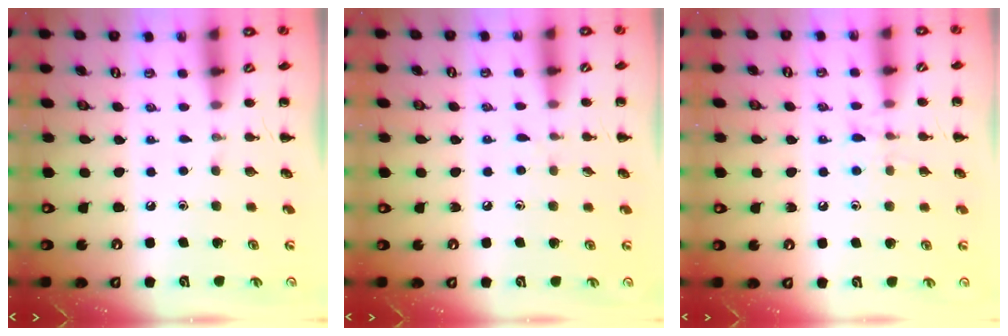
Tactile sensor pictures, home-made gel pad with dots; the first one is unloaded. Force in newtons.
{"total": 5.1, "press": 4.8, "slide": 1.9}
{"total": 7.0, "press": 6.9, "slide": 1.3}